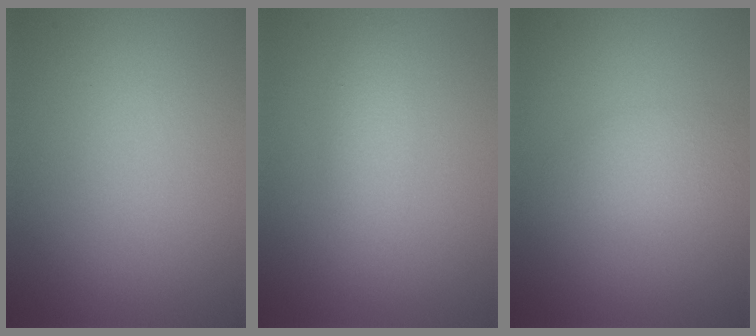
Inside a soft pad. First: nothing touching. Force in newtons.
{"total": 1.8, "press": 1.8, "slide": 0.1}
{"total": 2.2, "press": 2.2, "slide": 0.1}